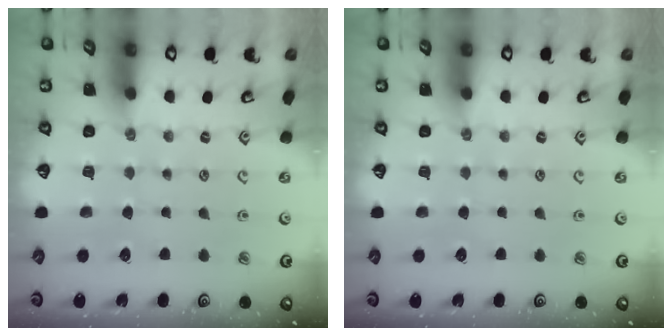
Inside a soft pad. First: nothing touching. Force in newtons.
{"total": 0.0}